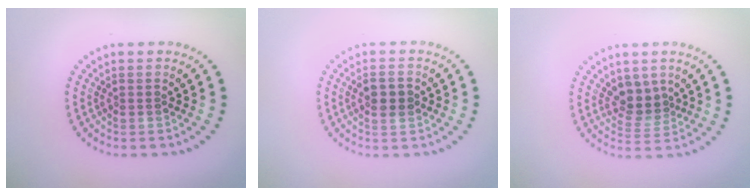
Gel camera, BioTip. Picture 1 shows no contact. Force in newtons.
{"total": 2.2, "press": 2.2, "slide": 0.1}
{"total": 2.8, "press": 2.2, "slide": 1.7}